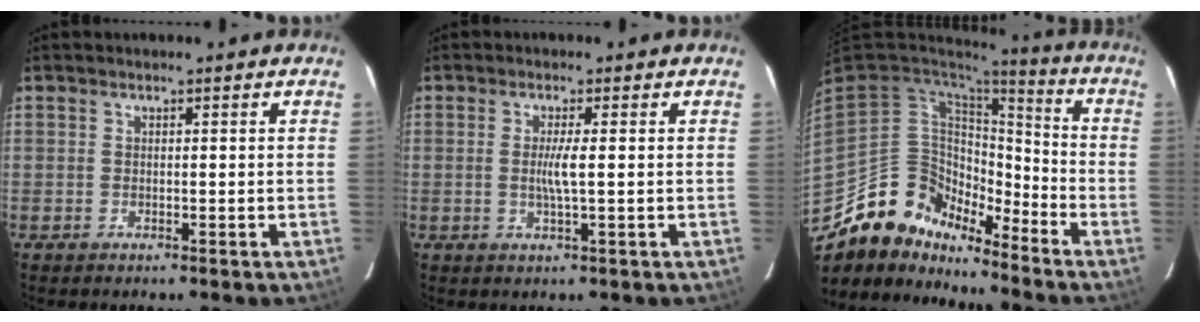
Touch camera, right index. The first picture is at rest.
{"total": 3.0, "force": [0.0, -0.3, 3.0], "torque": [-0.061, -0.004, 0.000]}
{"total": 14.2, "force": [-12.2, 6.3, 3.6], "torque": [-0.059, 0.061, -0.215]}